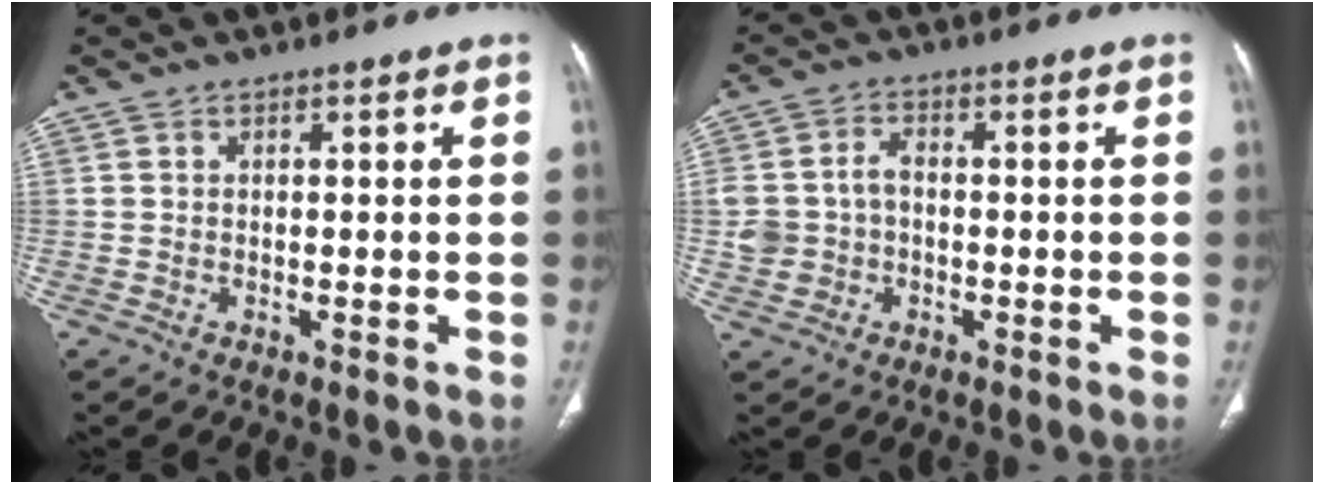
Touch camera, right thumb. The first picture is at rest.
{"total": 6.1, "force": [-0.6, 5.1, 3.4], "torque": [-0.058, 0.024, -0.009]}